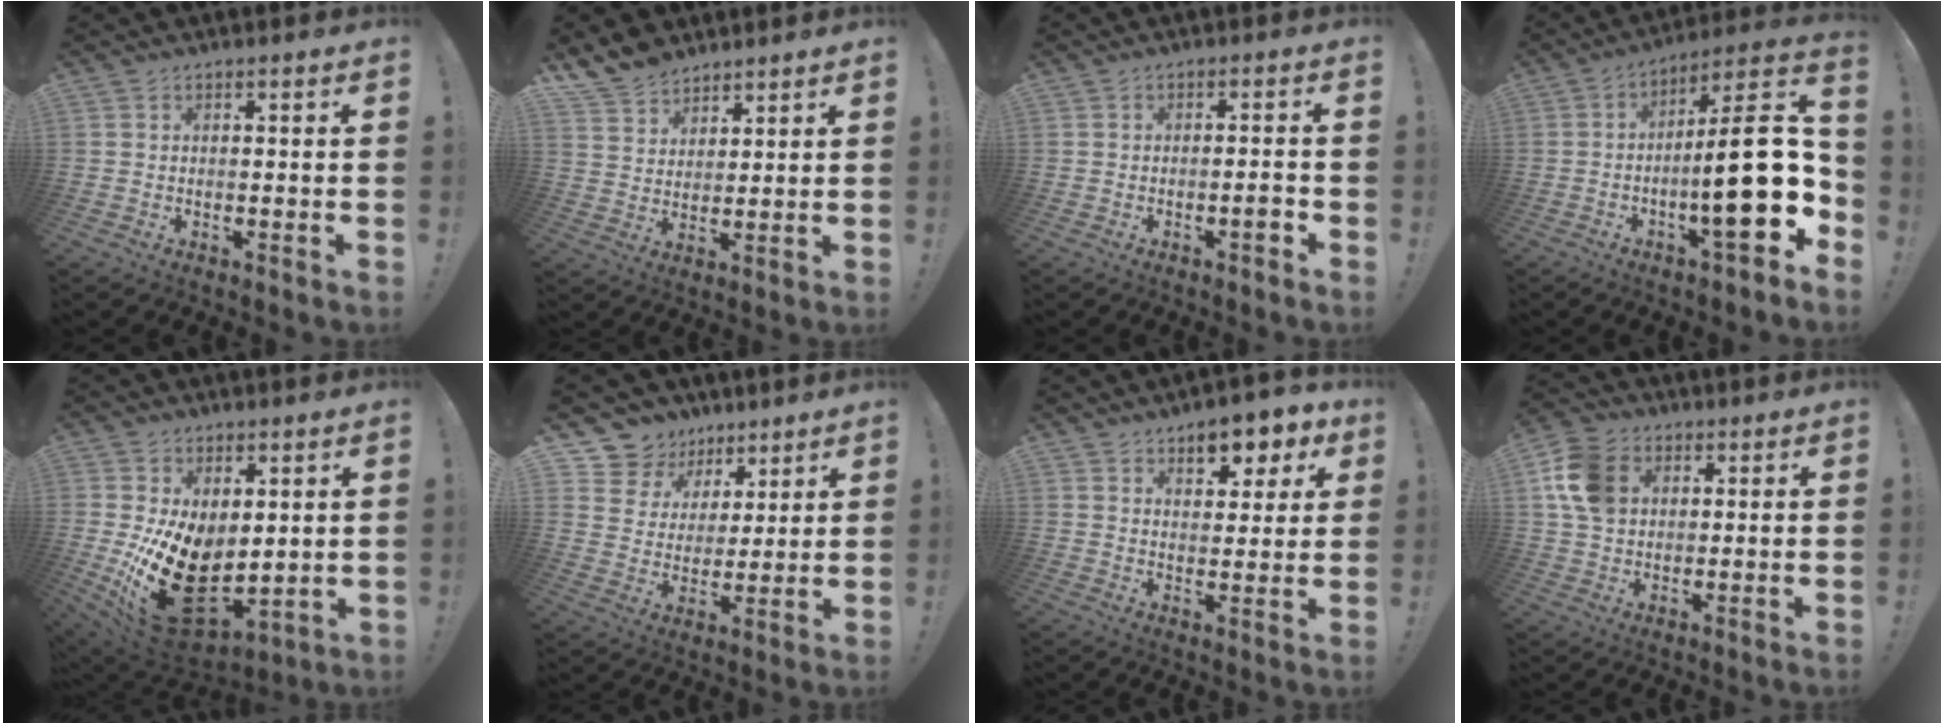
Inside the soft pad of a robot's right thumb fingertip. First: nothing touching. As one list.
[{"total": 8.5, "force": [7.1, 4.3, 1.4], "torque": [-0.036, -0.048, 0.143]}, {"total": 2.9, "force": [-1.6, 0.7, 2.3], "torque": [-0.034, 0.008, -0.026]}, {"total": 22.2, "force": [-3.1, 5.7, 21.2], "torque": [-0.319, 0.008, -0.046]}, {"total": 20.9, "force": [-2.3, 13.8, 15.6], "torque": [-0.283, -0.001, -0.016]}, {"total": 10.4, "force": [6.8, 7.7, 1.9], "torque": [-0.042, -0.054, 0.137]}, {"total": 8.3, "force": [5.2, 4.3, 4.9], "torque": [-0.040, -0.038, 0.087]}, {"total": 12.4, "force": [3.6, 9.5, 7.2], "torque": [-0.138, 0.003, 0.073]}]